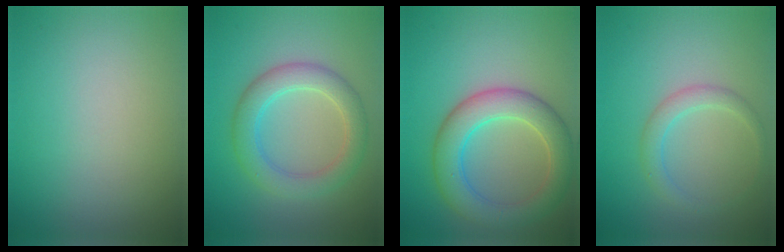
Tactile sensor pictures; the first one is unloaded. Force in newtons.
{"total": 4.3, "press": 4.3, "slide": 0.3}
{"total": 6.0, "press": 6.0, "slide": 0.3}
{"total": 2.0, "press": 2.0, "slide": 0.2}